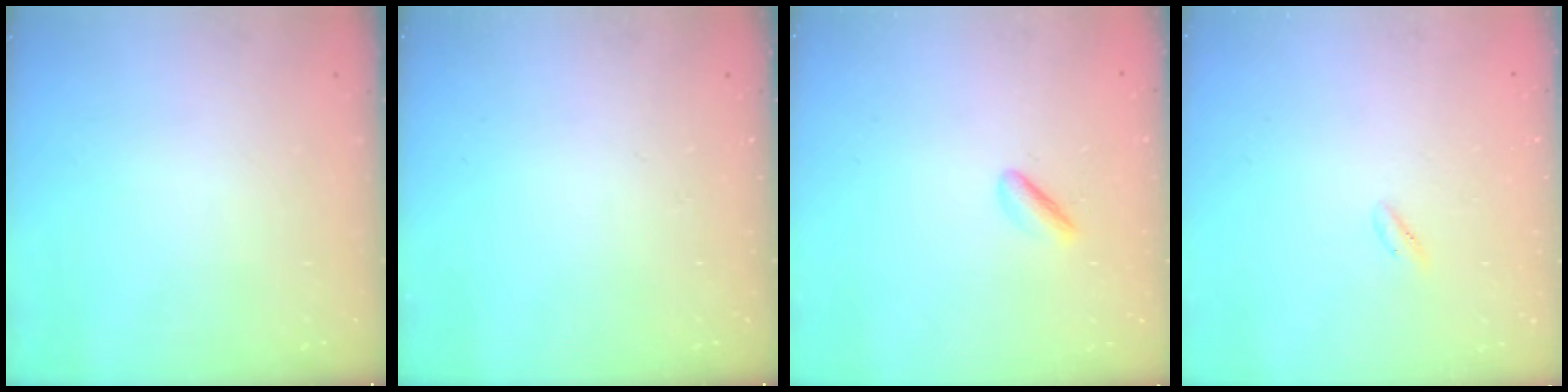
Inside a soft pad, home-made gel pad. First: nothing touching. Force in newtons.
{"total": 0.0}
{"total": 2.2, "press": 1.9, "slide": 1.2}
{"total": 0.6, "press": 0.0, "slide": 0.6}